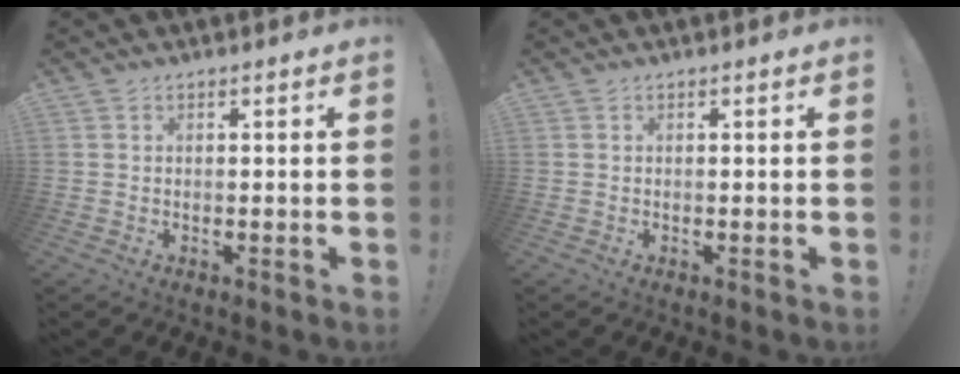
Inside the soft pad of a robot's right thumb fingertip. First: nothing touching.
{"total": 0.0}